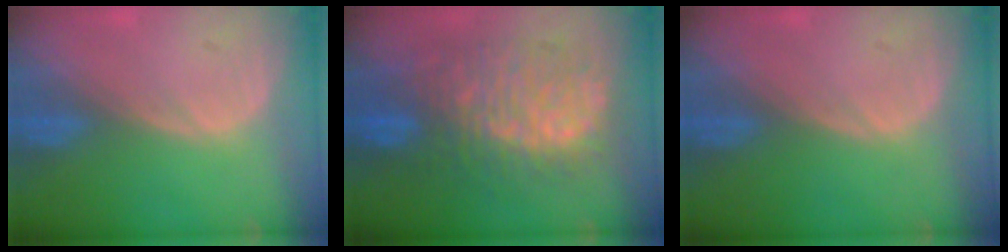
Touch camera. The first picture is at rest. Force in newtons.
{"total": 12.2, "press": 12.2, "slide": 1.4}
{"total": 0.0}